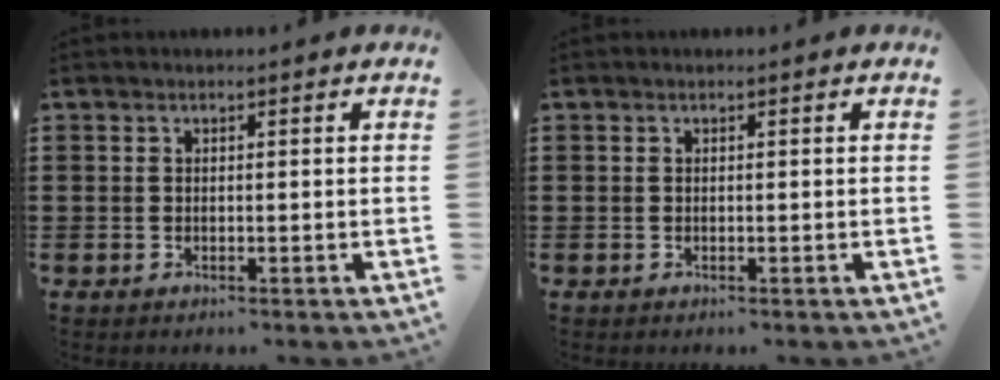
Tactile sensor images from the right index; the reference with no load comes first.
{"total": 0.0}